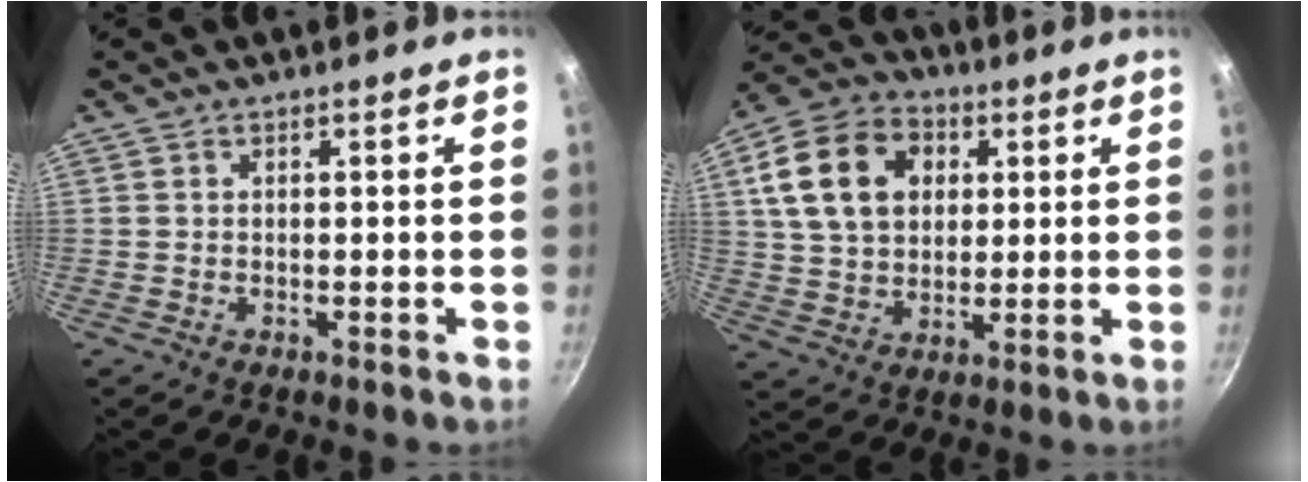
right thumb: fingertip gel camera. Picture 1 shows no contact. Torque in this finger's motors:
{"motor_torque": [-0.80, 1.43, 0.66, 0.25, 0.34]}